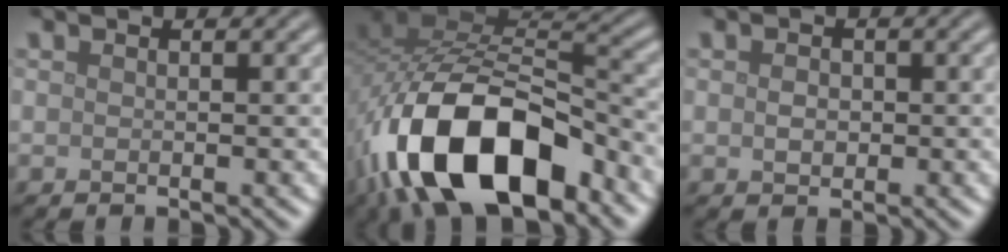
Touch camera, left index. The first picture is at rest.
{"total": 14.6, "force": [-7.4, 7.3, 10.3], "torque": [-0.187, -0.010, -0.136]}
{"total": 1.4, "force": [0.0, 1.1, 0.9], "torque": [-0.015, -0.001, 0.000]}